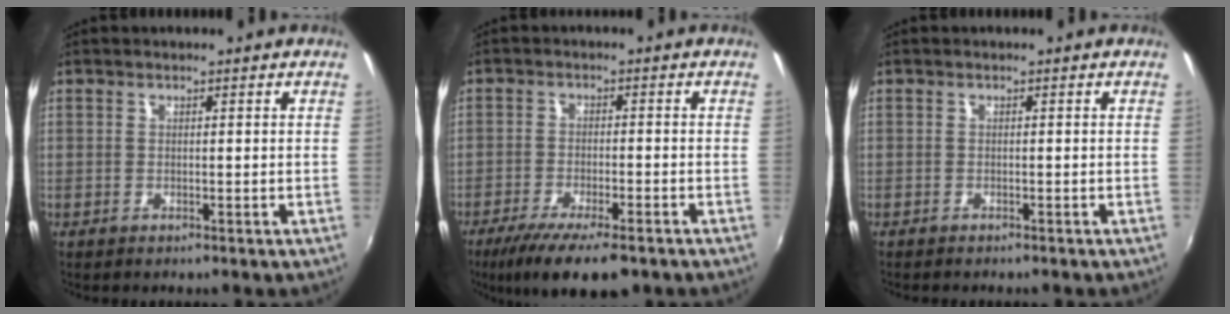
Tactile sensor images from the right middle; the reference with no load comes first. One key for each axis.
{"total": 11.3, "fx": -8.0, "fy": 3.1, "fz": 7.4, "tx": -0.159, "ty": -0.034, "tz": -0.136}
{"total": 1.1, "fx": -1.1, "fy": 0.3, "fz": 0.3, "tx": -0.010, "ty": -0.007, "tz": -0.017}